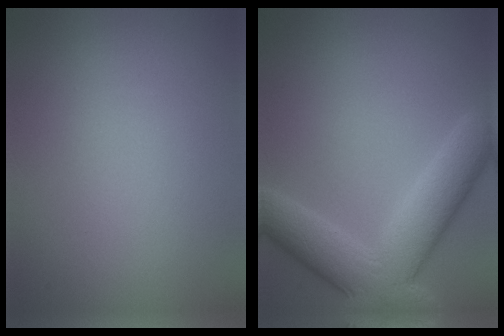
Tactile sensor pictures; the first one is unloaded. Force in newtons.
{"total": 9.0, "press": 9.0, "slide": 0.6}